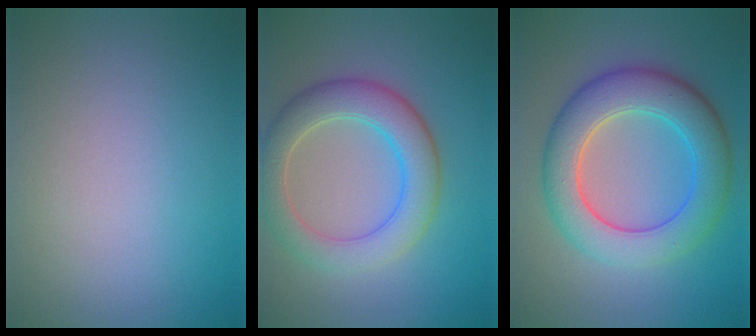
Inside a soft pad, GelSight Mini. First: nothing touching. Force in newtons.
{"total": 5.9, "press": 5.8, "slide": 0.5}
{"total": 7.9, "press": 7.8, "slide": 0.6}